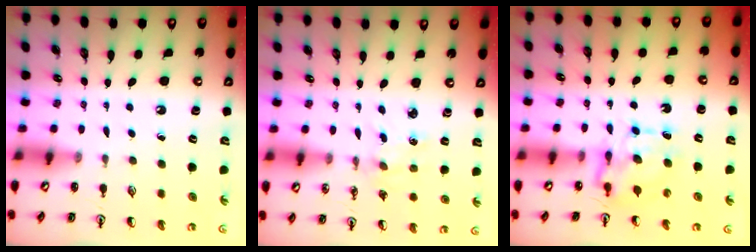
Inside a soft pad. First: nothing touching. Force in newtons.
{"total": 0.5, "press": 0.5, "slide": 0.1}
{"total": 7.3, "press": 7.3, "slide": 0.3}